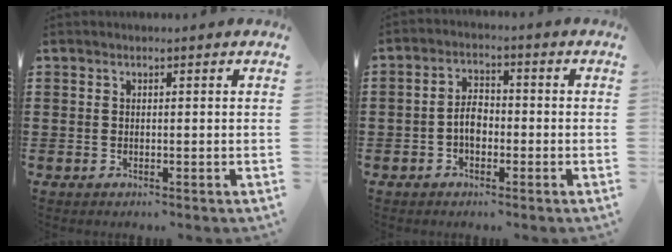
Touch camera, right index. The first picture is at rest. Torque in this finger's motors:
{"motor_torque": [2.14, 0.00, 0.46, 0.01]}